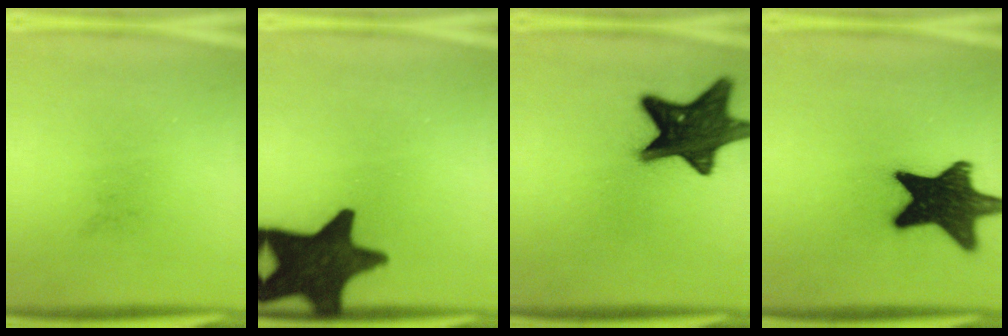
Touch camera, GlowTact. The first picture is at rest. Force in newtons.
{"total": 17.8}
{"total": 17.5}
{"total": 18.9}